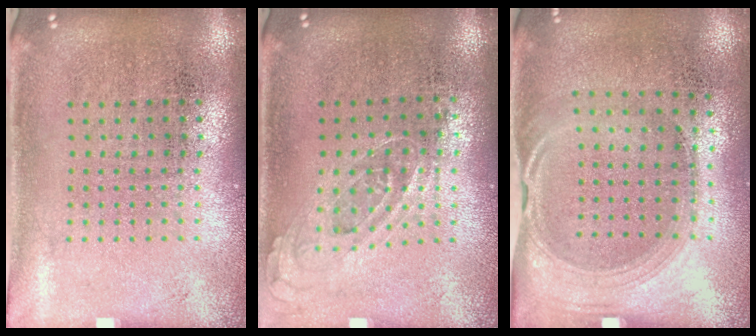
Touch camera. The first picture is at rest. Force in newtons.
{"total": 0.8, "press": 0.7, "slide": 0.5}
{"total": 1.5, "press": 1.2, "slide": 0.8}